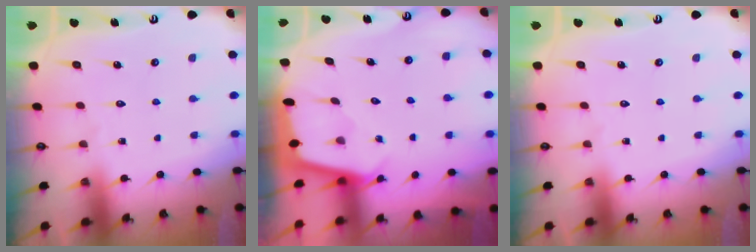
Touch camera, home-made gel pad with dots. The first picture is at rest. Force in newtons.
{"total": 1.8, "press": 1.8, "slide": 0.1}
{"total": 0.0}